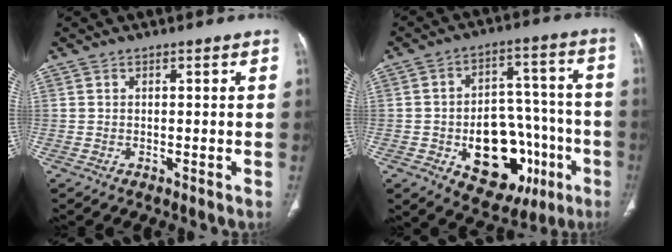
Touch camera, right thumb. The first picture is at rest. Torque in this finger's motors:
{"motor_torque": [0.90, -0.03, 1.71, -0.70, 0.62]}